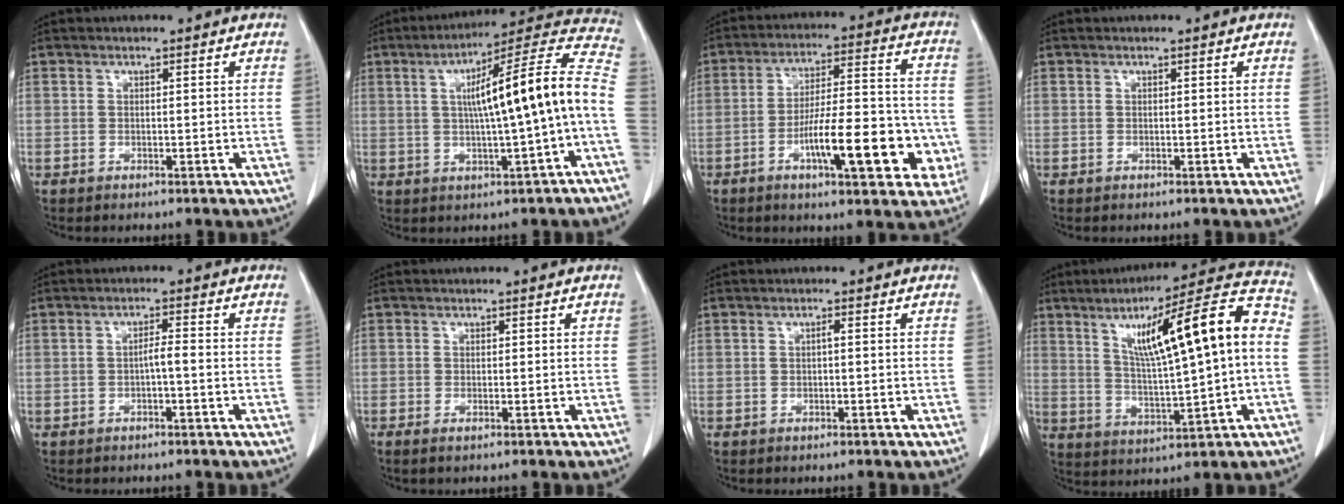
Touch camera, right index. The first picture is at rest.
{"total": 17.2, "force": [-0.4, 0.2, 17.2], "torque": [-0.248, 0.037, -0.007]}
{"total": 15.5, "force": [-5.4, 3.8, 14.0], "torque": [-0.213, 0.021, -0.079]}
{"total": 0.0}
{"total": 3.4, "force": [-0.9, -0.3, 3.2], "torque": [-0.053, 0.006, -0.015]}
{"total": 0.8, "force": [-0.5, 0.1, 0.7], "torque": [-0.012, -0.001, -0.009]}
{"total": 0.5, "force": [0.0, 0.0, 0.5], "torque": [-0.010, 0.001, 0.000]}
{"total": 17.8, "force": [2.9, 1.6, 17.5], "torque": [-0.262, 0.032, 0.046]}